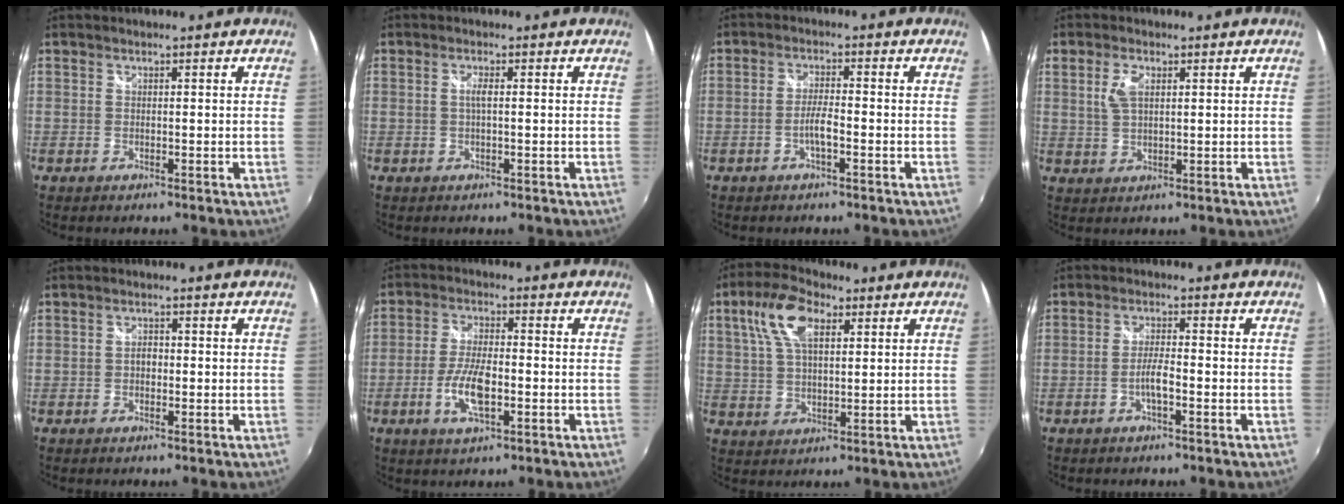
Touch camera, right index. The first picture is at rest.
{"total": 1.4, "force": [0.0, 0.0, 1.4], "torque": [-0.025, 0.001, -0.003]}
{"total": 3.2, "force": [-1.5, 0.5, 2.8], "torque": [-0.059, 0.002, -0.028]}
{"total": 4.0, "force": [1.4, 2.0, 3.2], "torque": [-0.062, 0.004, 0.027]}
{"total": 1.5, "force": [-0.3, 1.1, 0.9], "torque": [-0.016, 0.005, -0.008]}
{"total": 8.1, "force": [-2.5, 2.9, 7.1], "torque": [-0.147, -0.003, -0.048]}
{"total": 10.4, "force": [4.3, 4.9, 8.1], "torque": [-0.161, 0.025, 0.078]}
{"total": 3.2, "force": [-1.5, 0.4, 2.8], "torque": [-0.060, 0.002, -0.027]}